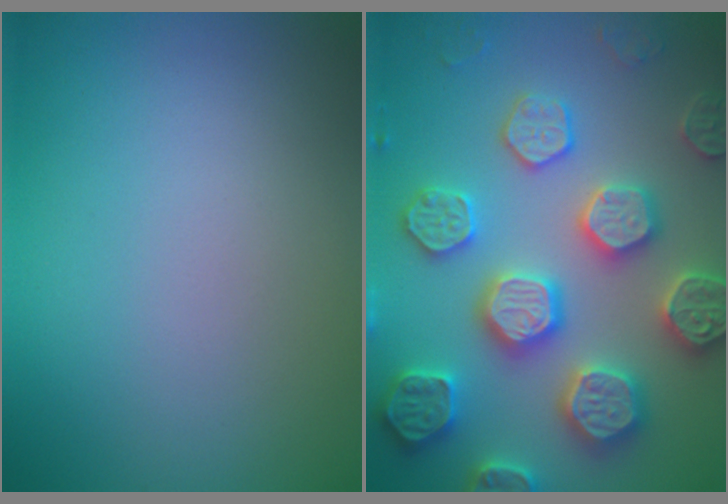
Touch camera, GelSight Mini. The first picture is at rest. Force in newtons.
{"total": 7.2, "press": 6.9, "slide": 1.7}